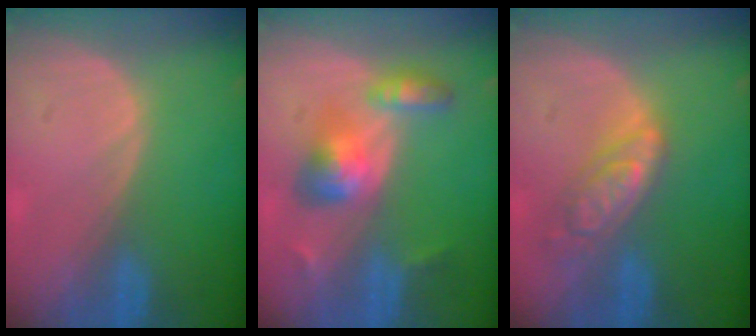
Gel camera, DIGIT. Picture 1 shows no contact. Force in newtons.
{"total": 6.0, "press": 6.0, "slide": 0.8}
{"total": 6.4, "press": 5.7, "slide": 3.0}